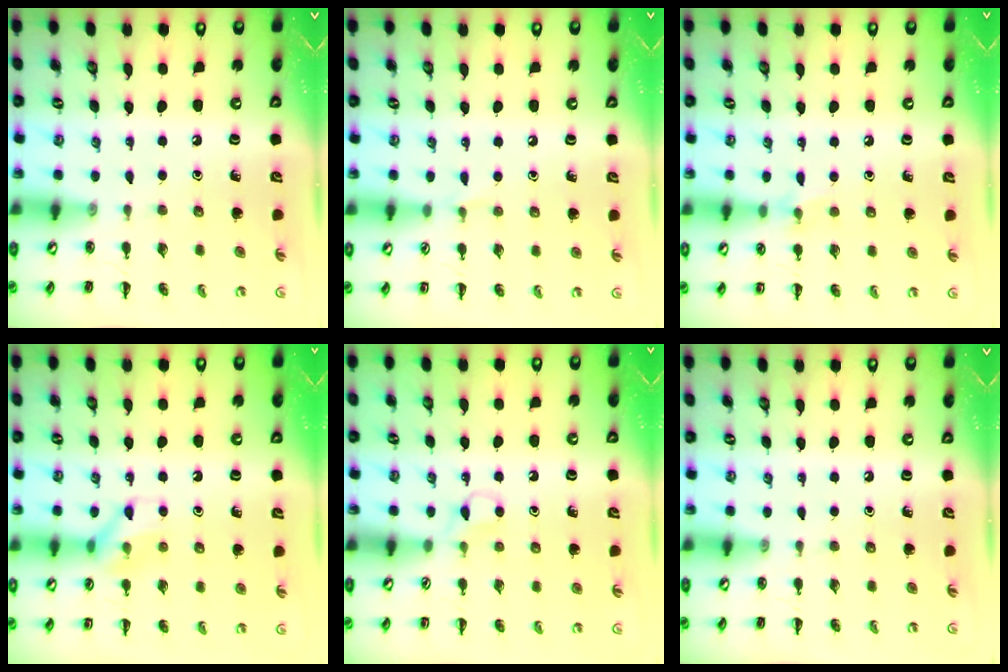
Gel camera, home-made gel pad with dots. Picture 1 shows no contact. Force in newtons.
{"total": 3.1, "press": 3.0, "slide": 1.1}
{"total": 5.4, "press": 5.1, "slide": 1.8}
{"total": 8.0, "press": 8.0, "slide": 0.5}
{"total": 3.2, "press": 2.9, "slide": 1.2}
{"total": 0.0}